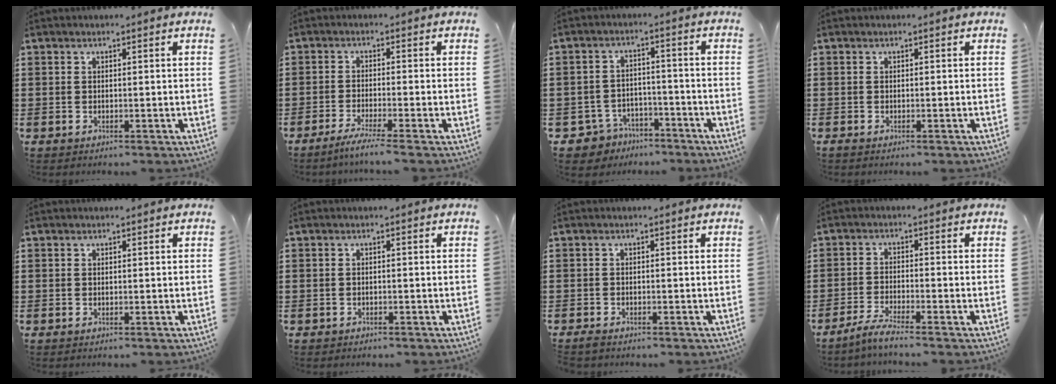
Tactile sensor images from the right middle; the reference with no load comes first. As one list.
[{"total": 2.8, "force": [-2.2, -0.6, 1.6], "torque": [-0.034, -0.009, -0.043]}, {"total": 4.3, "force": [-4.0, 1.6, 0.2], "torque": [-0.030, 0.001, -0.087]}, {"total": 0.0}, {"total": 0.0}, {"total": 0.6, "force": [-0.6, 0.2, 0.0], "torque": [-0.002, 0.000, -0.013]}, {"total": 0.9, "force": [-0.8, 0.3, 0.2], "torque": [-0.006, -0.004, -0.016]}, {"total": 3.4, "force": [-2.8, -0.4, 1.8], "torque": [-0.046, -0.009, -0.056]}]